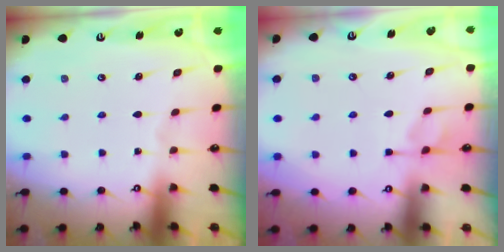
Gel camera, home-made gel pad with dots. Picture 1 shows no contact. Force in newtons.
{"total": 0.9, "press": 0.1, "slide": 0.9}